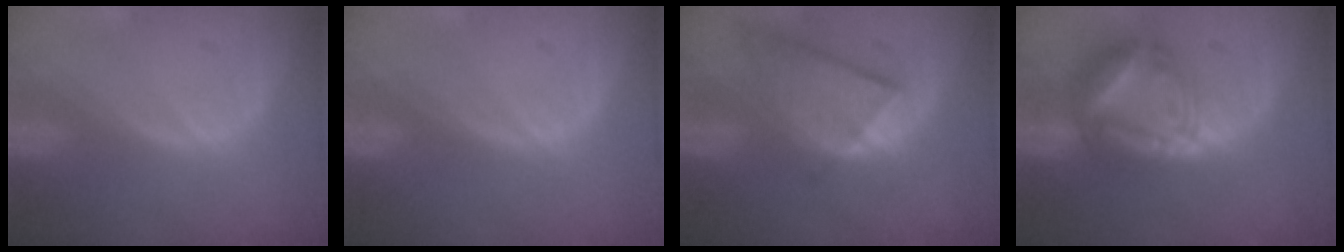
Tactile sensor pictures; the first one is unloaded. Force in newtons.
{"total": 0.0}
{"total": 8.8, "press": 7.6, "slide": 4.3}
{"total": 9.0, "press": 8.9, "slide": 0.9}